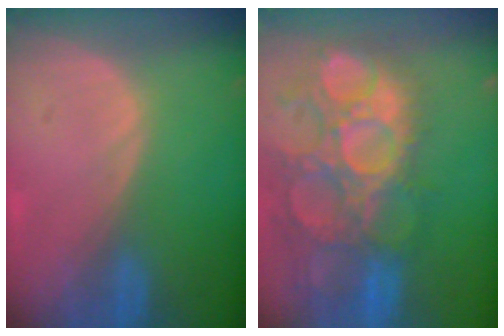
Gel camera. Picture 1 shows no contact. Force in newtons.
{"total": 15.0, "press": 12.5, "slide": 8.2}